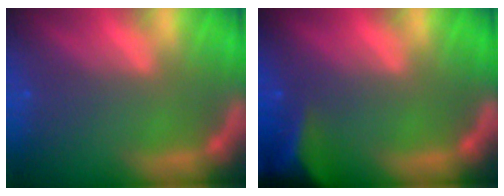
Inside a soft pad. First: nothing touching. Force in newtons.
{"total": 7.5}